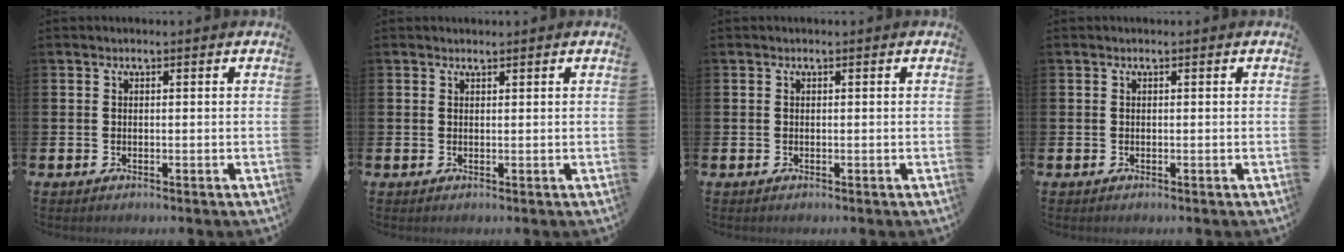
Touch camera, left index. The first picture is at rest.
{"total": 0.8, "force": [0.8, 0.1, 0.0], "torque": [0.013, -0.005, 0.012]}
{"total": 0.0}
{"total": 0.0}